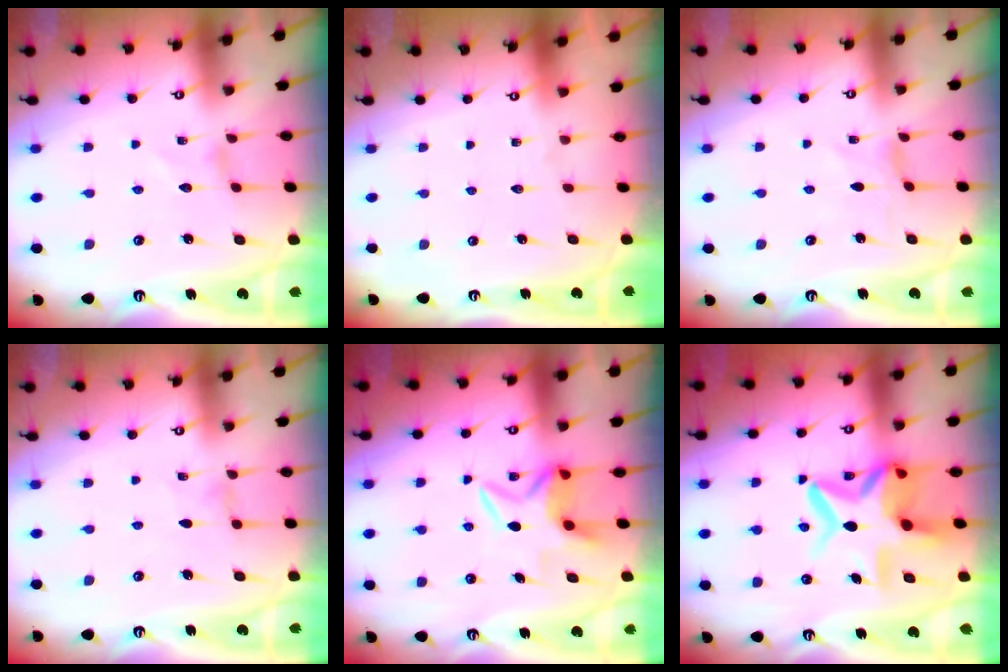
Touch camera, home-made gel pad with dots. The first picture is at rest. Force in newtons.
{"total": 0.0}
{"total": 0.0}
{"total": 0.0}
{"total": 6.0, "press": 6.0, "slide": 0.4}
{"total": 13.0, "press": 12.9, "slide": 1.9}